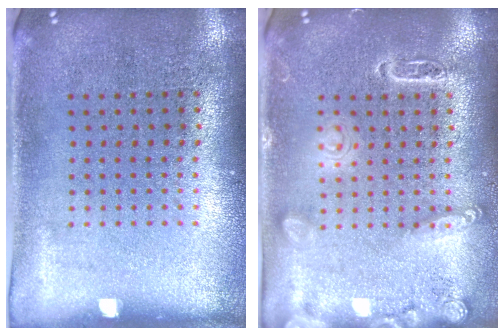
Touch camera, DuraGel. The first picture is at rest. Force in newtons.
{"total": 2.7, "press": 2.7, "slide": 0.3}